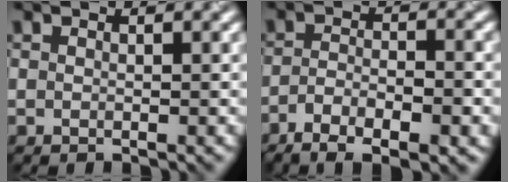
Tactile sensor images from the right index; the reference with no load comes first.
{"total": 6.4, "force": [-3.8, 2.2, 4.7], "torque": [-0.085, 0.000, -0.064]}